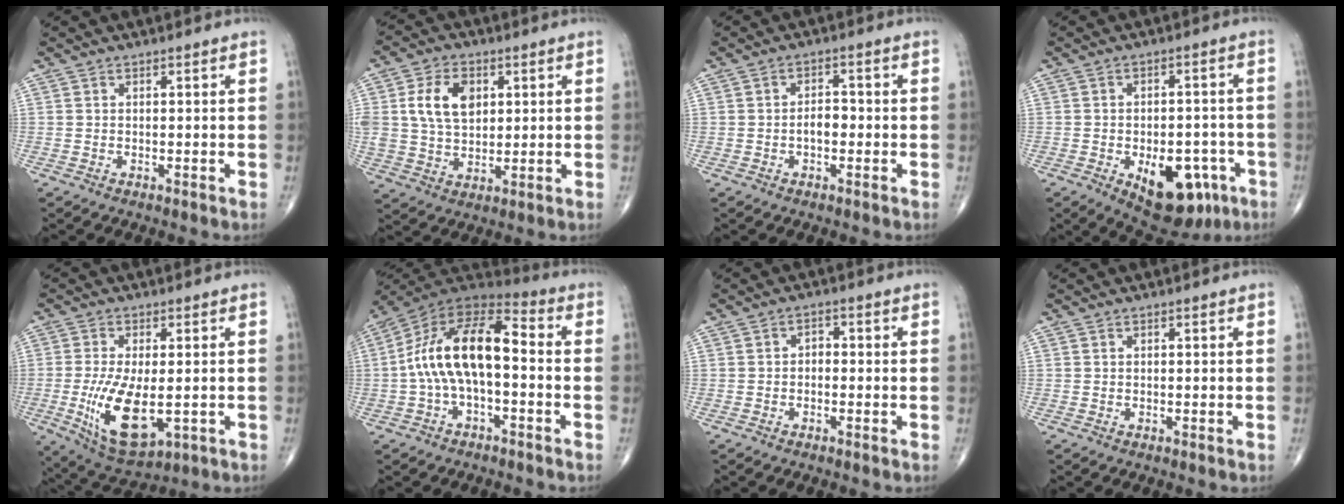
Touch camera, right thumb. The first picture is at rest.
{"total": 10.5, "force": [2.7, 7.0, 7.3], "torque": [-0.120, -0.001, 0.055]}
{"total": 2.9, "force": [-0.7, 1.7, 2.3], "torque": [-0.029, 0.012, -0.015]}
{"total": 14.5, "force": [-6.1, 7.9, 10.5], "torque": [-0.114, 0.023, -0.071]}
{"total": 12.7, "force": [-2.3, 5.7, 11.2], "torque": [-0.205, -0.023, -0.023]}
{"total": 16.1, "force": [-1.1, 7.6, 14.1], "torque": [-0.253, 0.053, -0.031]}
{"total": 1.8, "force": [-0.5, 1.3, 1.1], "torque": [-0.002, 0.010, -0.016]}
{"total": 0.0}